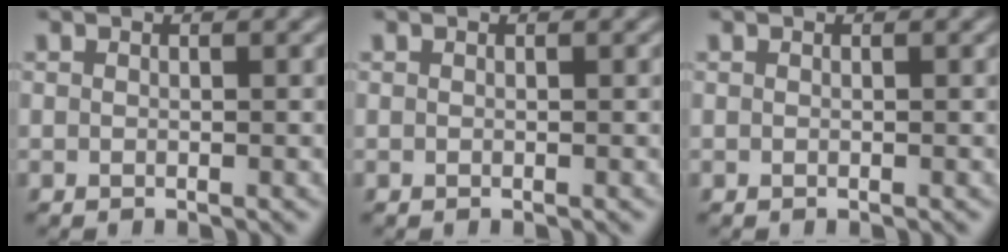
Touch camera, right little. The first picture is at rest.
{"total": 0.0}
{"total": 0.0}